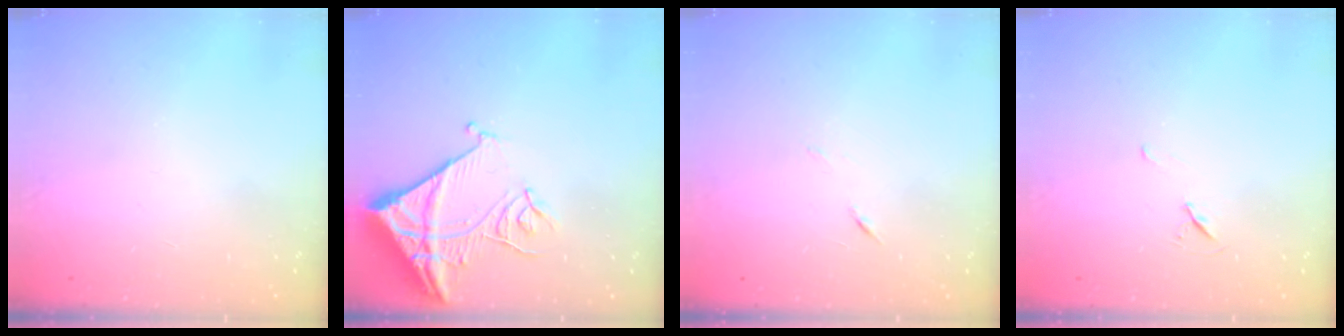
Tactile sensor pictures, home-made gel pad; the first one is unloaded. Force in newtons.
{"total": 14.2, "press": 14.2, "slide": 1.2}
{"total": 4.0, "press": 3.9, "slide": 0.8}
{"total": 4.9, "press": 4.4, "slide": 2.2}